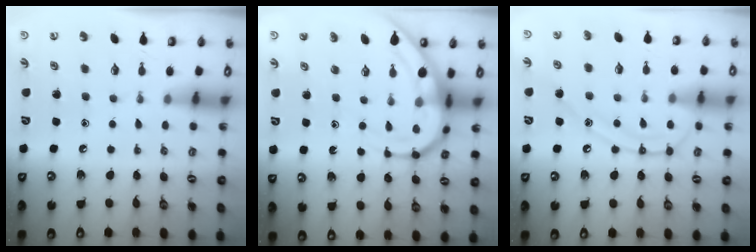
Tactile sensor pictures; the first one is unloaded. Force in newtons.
{"total": 9.1, "press": 9.1, "slide": 0.8}
{"total": 13.2, "press": 13.1, "slide": 1.2}